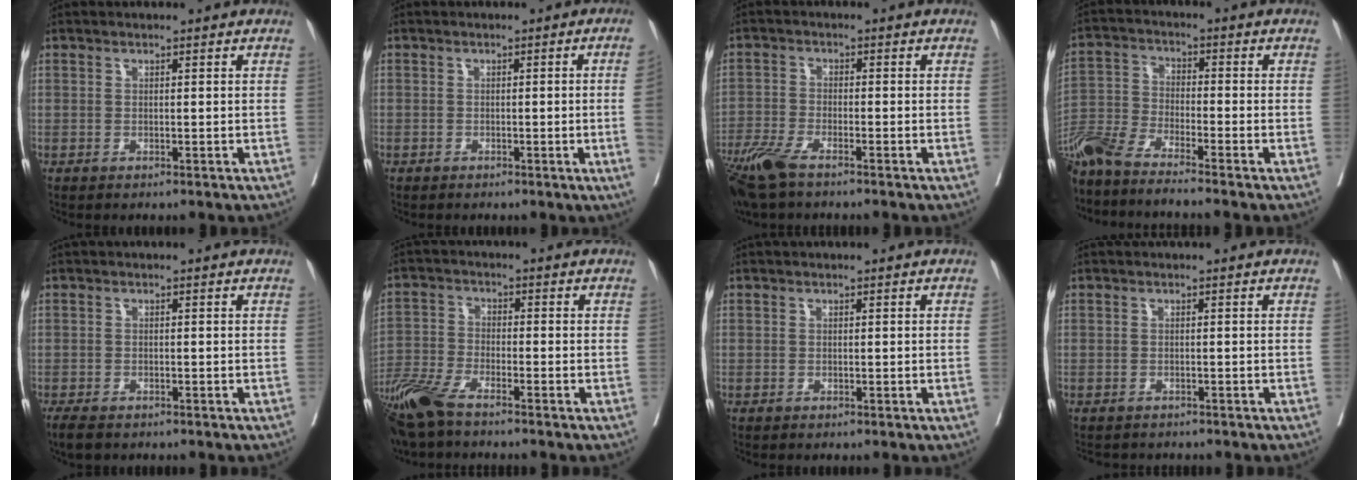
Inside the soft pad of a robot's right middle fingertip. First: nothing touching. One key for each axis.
{"total": 3.5, "fx": -0.5, "fy": -1.3, "fz": 3.2, "tx": -0.040, "ty": -0.007, "tz": -0.006}
{"total": 7.3, "fx": -5.5, "fy": 1.5, "fz": 4.6, "tx": -0.095, "ty": -0.019, "tz": -0.107}
{"total": 9.9, "fx": -8.6, "fy": -0.7, "fz": 4.8, "tx": -0.093, "ty": -0.029, "tz": -0.168}
{"total": 3.2, "fx": -2.6, "fy": 1.2, "fz": 1.6, "tx": -0.029, "ty": -0.009, "tz": -0.040}
{"total": 8.6, "fx": -6.9, "fy": 1.5, "fz": 5.0, "tx": -0.107, "ty": -0.026, "tz": -0.137}
{"total": 0.0}
{"total": 3.9, "fx": -3.5, "fy": 1.4, "fz": 0.8, "tx": -0.007, "ty": -0.002, "tz": -0.048}